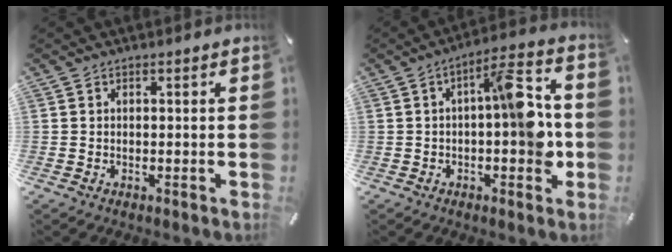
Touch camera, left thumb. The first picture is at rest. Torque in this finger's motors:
{"motor_torque": [1.50, 3.51, 0.91, -0.53, 0.33]}